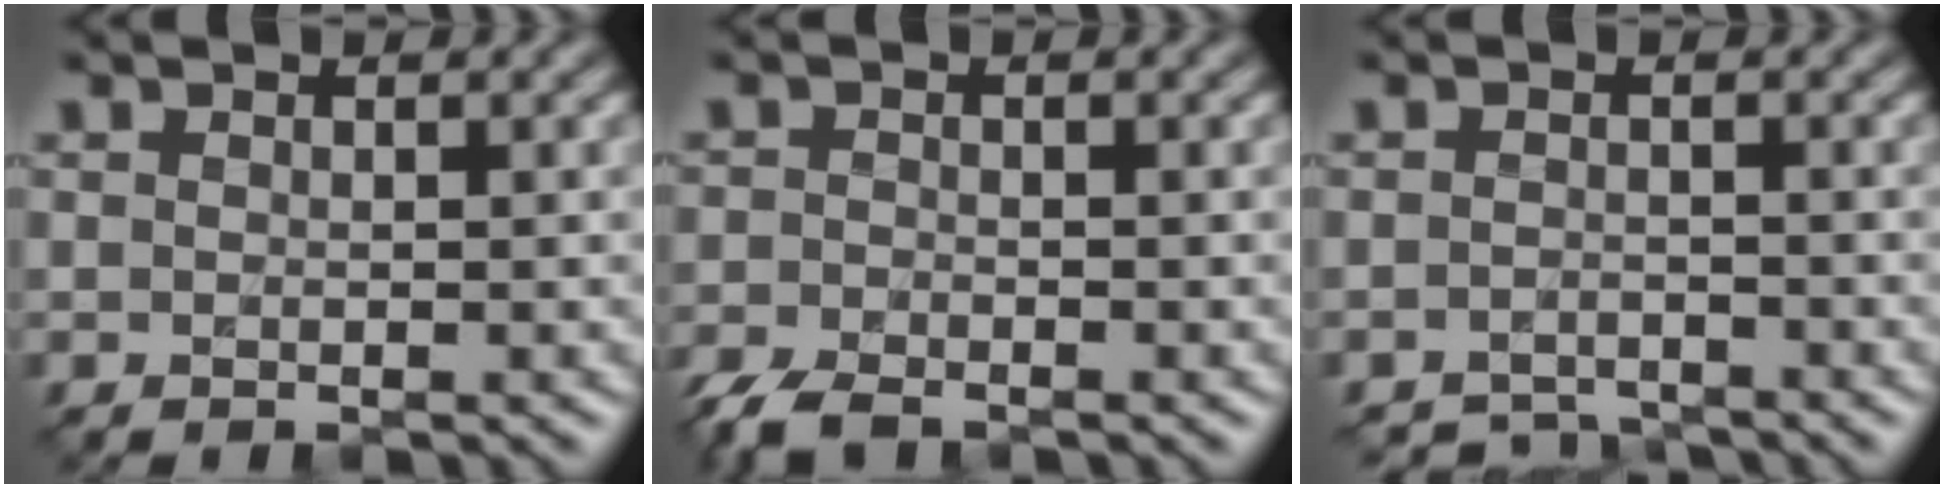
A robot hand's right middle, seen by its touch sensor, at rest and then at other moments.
{"total": 4.3, "force": [-3.7, 1.3, 1.7], "torque": [-0.037, -0.016, -0.075]}
{"total": 2.9, "force": [-2.9, 0.1, -0.3], "torque": [0.010, -0.005, -0.049]}